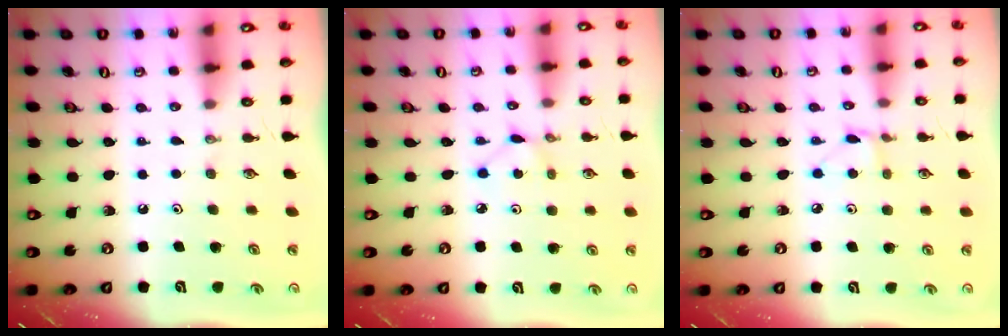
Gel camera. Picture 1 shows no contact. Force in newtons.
{"total": 1.6, "press": 1.6, "slide": 0.2}
{"total": 3.3, "press": 3.3, "slide": 0.4}